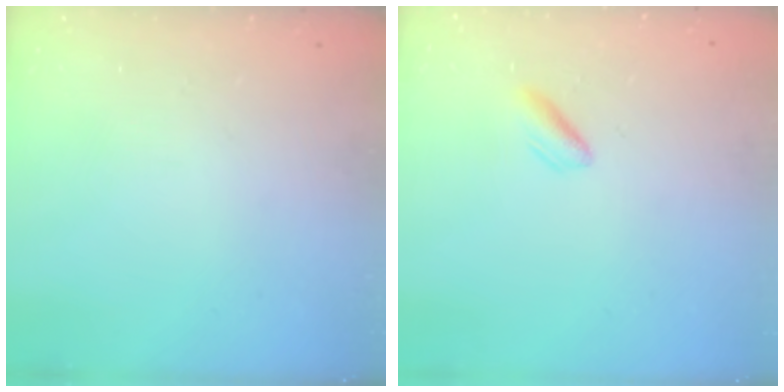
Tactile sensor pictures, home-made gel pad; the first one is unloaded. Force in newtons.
{"total": 2.4, "press": 2.3, "slide": 0.9}